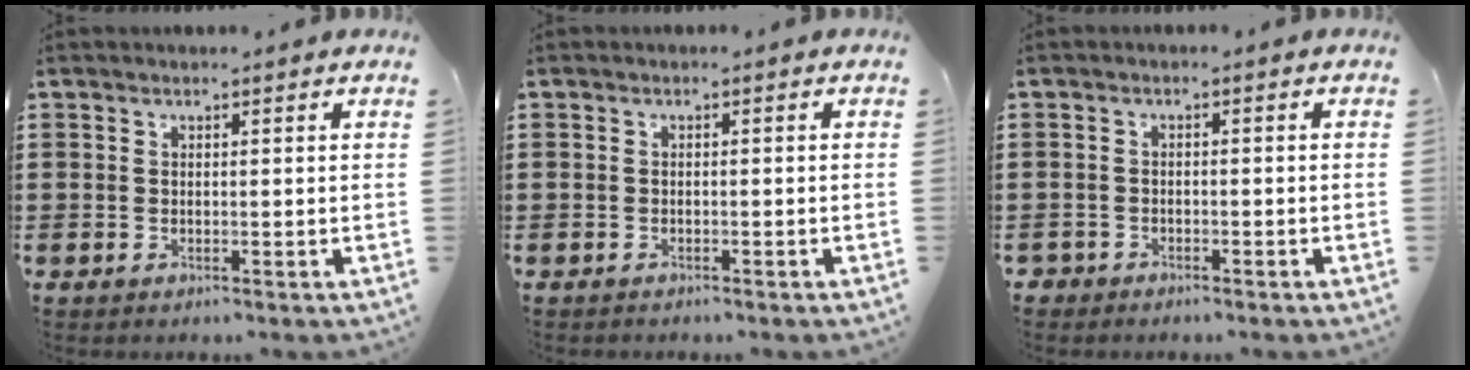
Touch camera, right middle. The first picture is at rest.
{"total": 0.6, "force": [-0.6, 0.1, -0.1], "torque": [0.000, 0.000, -0.014]}
{"total": 1.6, "force": [-1.5, 0.5, -0.1], "torque": [-0.005, -0.003, -0.034]}